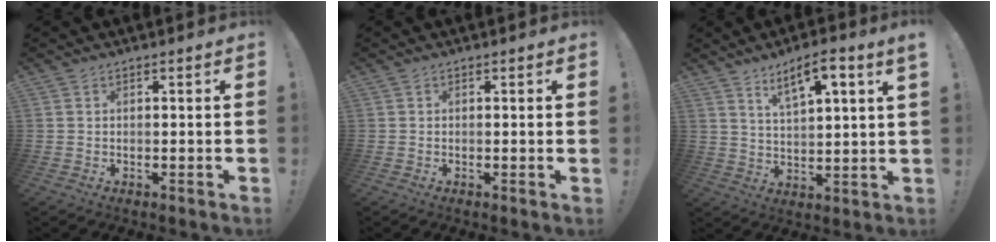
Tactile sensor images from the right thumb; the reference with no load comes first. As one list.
[{"total": 0.8, "force": [0.1, -0.4, 0.6], "torque": [-0.011, -0.001, 0.001]}, {"total": 8.3, "force": [5.5, 1.2, 6.0], "torque": [-0.096, -0.025, 0.090]}]